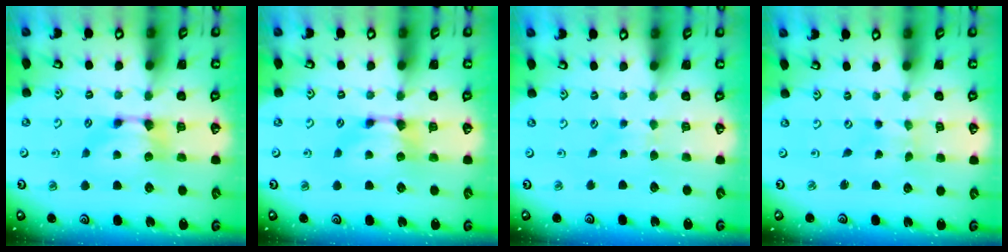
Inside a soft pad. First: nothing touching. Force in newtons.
{"total": 0.0}
{"total": 3.5, "press": 3.5, "slide": 0.4}
{"total": 5.0, "press": 5.0, "slide": 0.3}